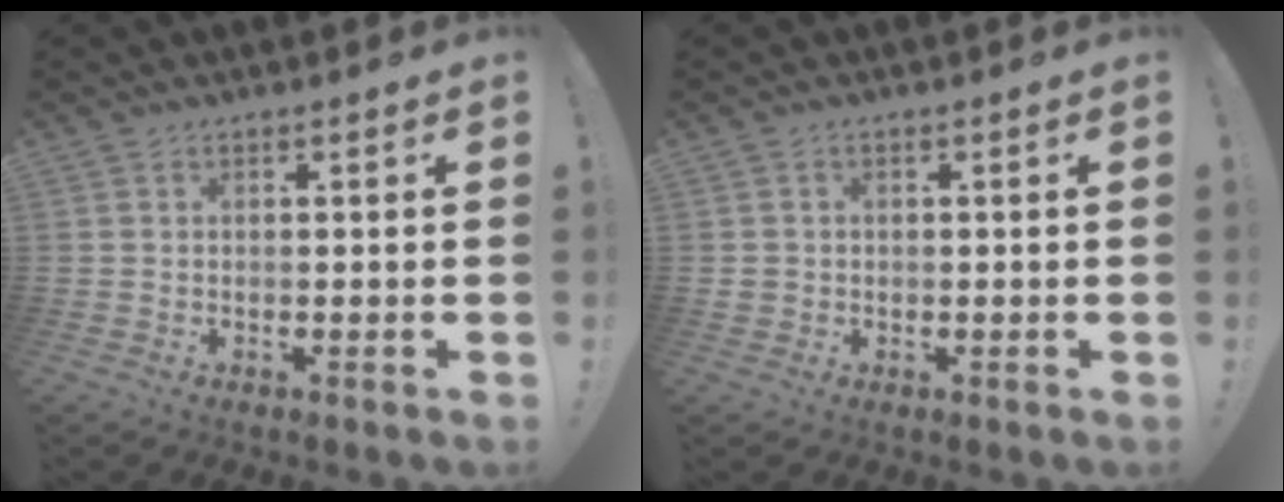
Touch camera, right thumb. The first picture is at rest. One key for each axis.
{"total": 1.6, "fx": -0.2, "fy": 1.6, "fz": 0.5, "tx": -0.007, "ty": 0.002, "tz": -0.002}